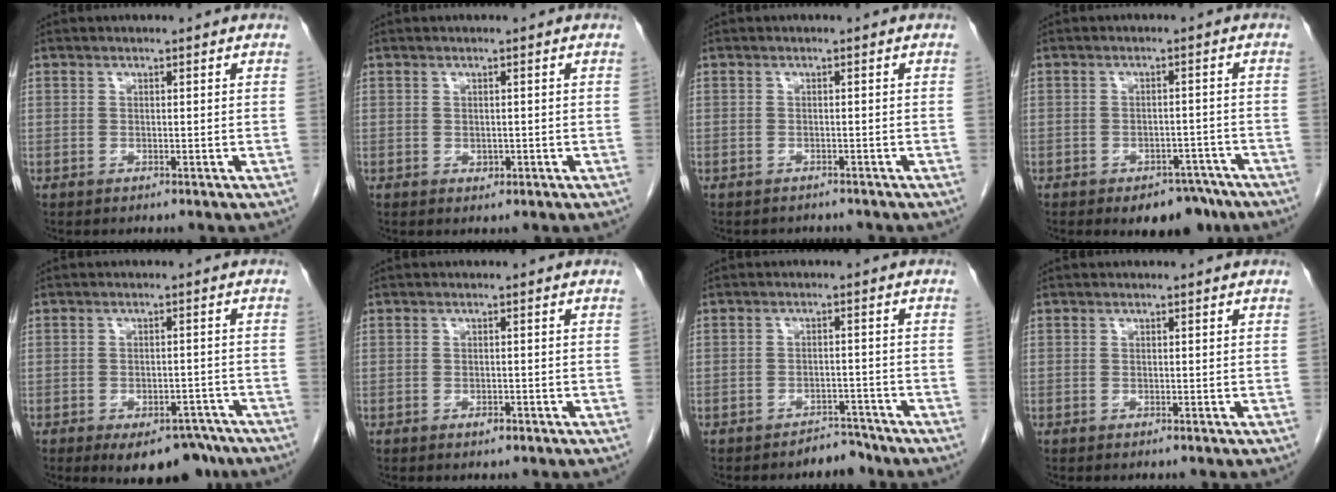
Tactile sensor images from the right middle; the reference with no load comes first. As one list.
[{"total": 0.9, "force": [-0.2, 0.7, 0.5], "torque": [-0.006, 0.000, 0.001]}, {"total": 2.5, "force": [-2.3, 0.9, 0.2], "torque": [-0.009, -0.005, -0.030]}, {"total": 6.2, "force": [-4.6, 3.2, 2.7], "torque": [-0.024, 0.007, -0.058]}, {"total": 9.3, "force": [-6.8, 4.5, 4.5], "torque": [-0.045, 0.009, -0.092]}, {"total": 1.0, "force": [-0.6, 0.5, 0.7], "torque": [-0.009, 0.001, -0.005]}, {"total": 2.7, "force": [-2.5, 1.0, 0.0], "torque": [0.002, 0.002, -0.034]}, {"total": 0.0}]